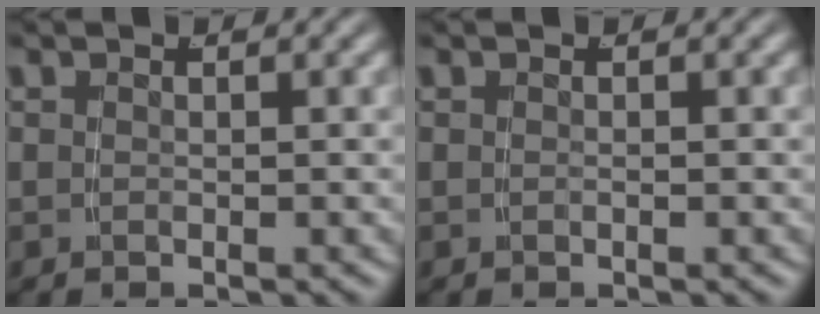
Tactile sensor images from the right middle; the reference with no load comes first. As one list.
[{"total": 0.0}]